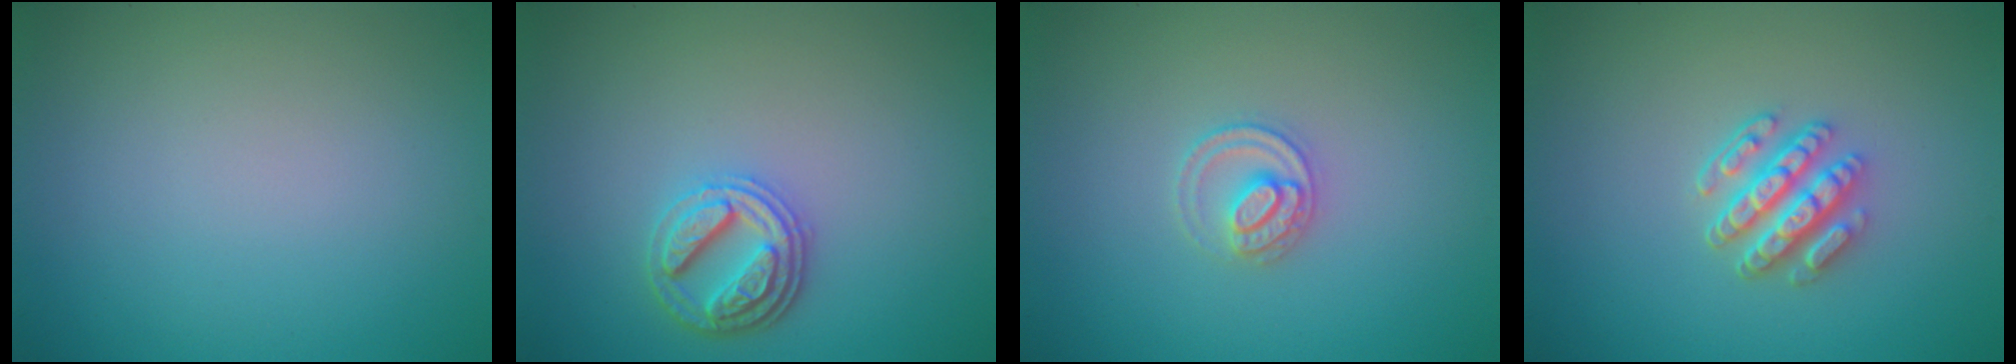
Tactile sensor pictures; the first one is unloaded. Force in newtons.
{"total": 3.3, "press": 3.1, "slide": 1.3}
{"total": 2.2, "press": 2.2, "slide": 0.2}
{"total": 4.0, "press": 3.3, "slide": 2.3}